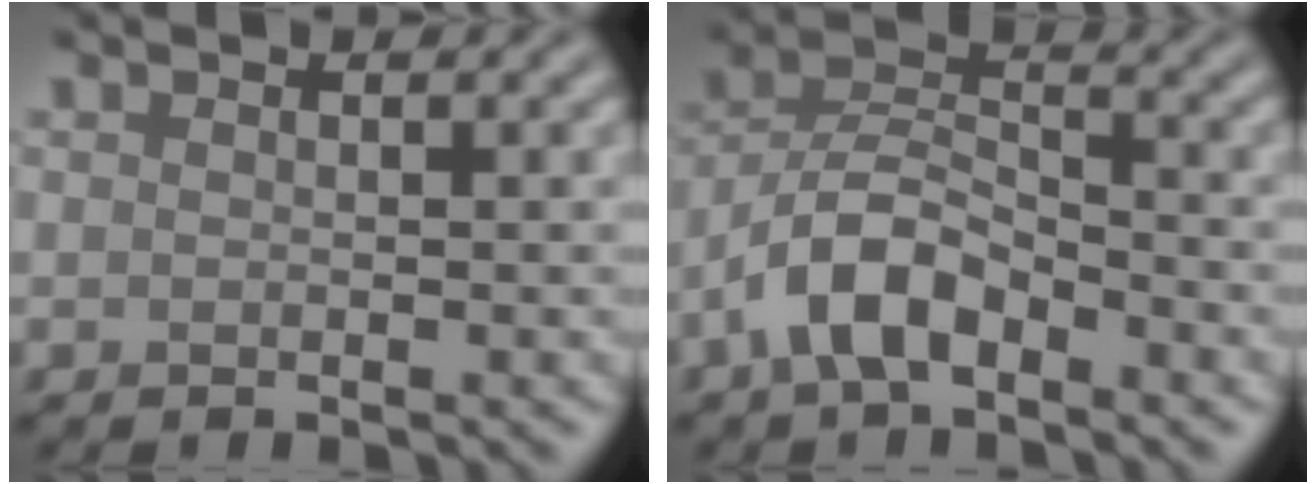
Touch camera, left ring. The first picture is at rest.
{"total": 5.6, "force": [-3.2, 2.6, 3.8], "torque": [-0.066, 0.013, -0.069]}